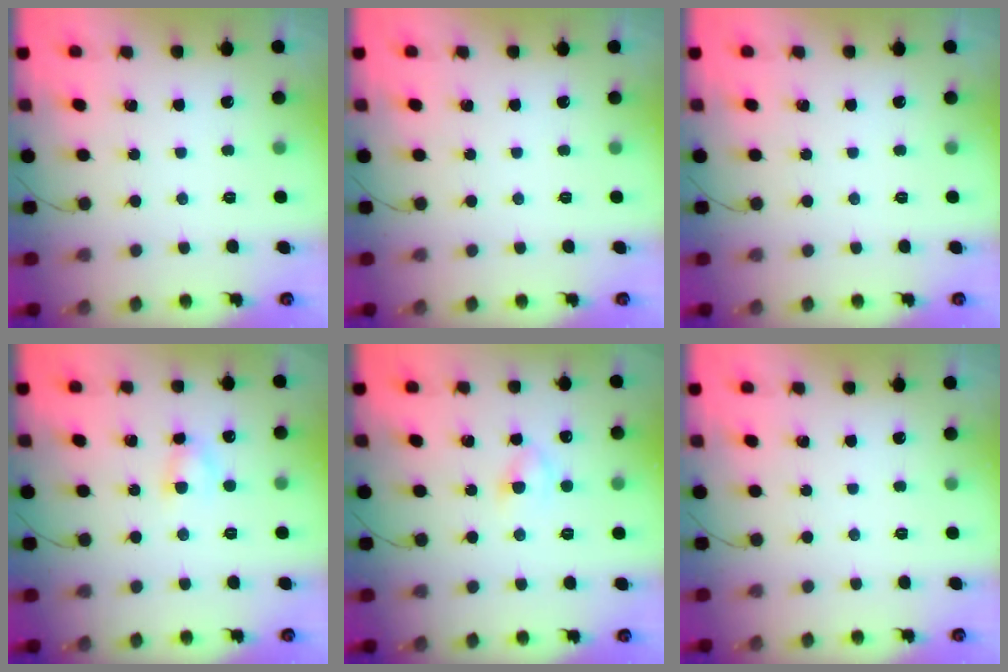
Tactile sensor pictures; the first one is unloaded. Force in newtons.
{"total": 0.0}
{"total": 0.0}
{"total": 3.2, "press": 3.1, "slide": 0.8}
{"total": 3.0, "press": 2.7, "slide": 1.2}
{"total": 0.0}